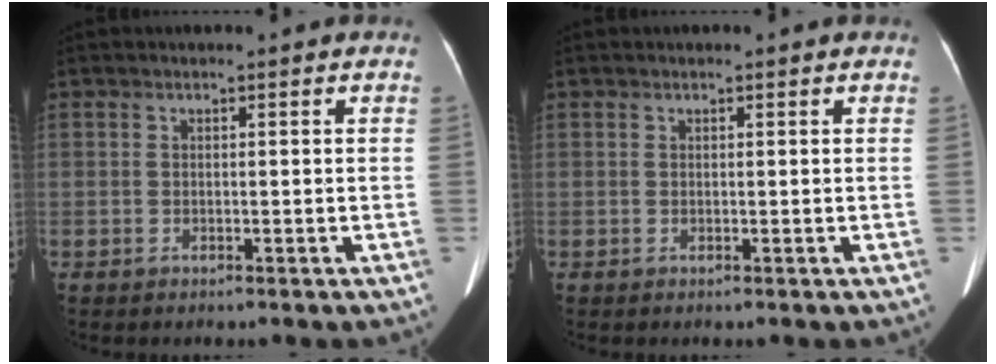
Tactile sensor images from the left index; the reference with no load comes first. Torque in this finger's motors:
{"motor_torque": [-0.05, -0.09, -0.09, -0.03]}